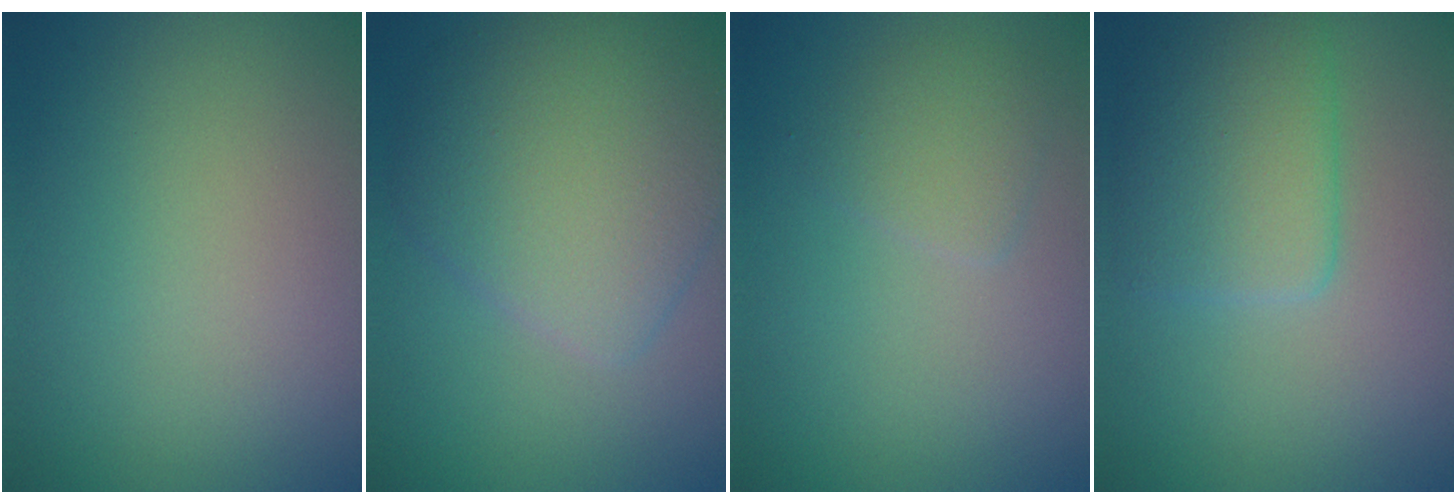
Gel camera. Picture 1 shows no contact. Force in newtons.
{"total": 6.8, "press": 6.8, "slide": 0.3}
{"total": 1.8, "press": 1.8, "slide": 0.1}
{"total": 4.4, "press": 4.4, "slide": 0.2}